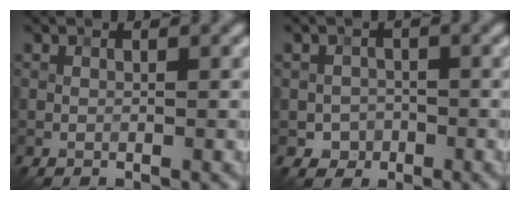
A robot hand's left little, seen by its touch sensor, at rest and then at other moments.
{"total": 1.7, "force": [-0.6, 1.5, 0.3], "torque": [0.008, 0.000, -0.013]}